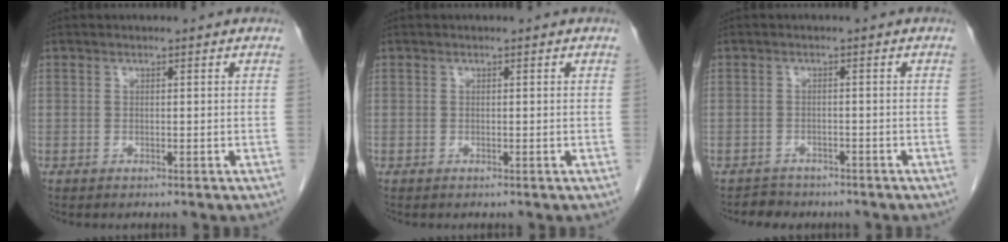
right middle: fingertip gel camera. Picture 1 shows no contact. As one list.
[{"total": 0.0}, {"total": 2.8, "force": [-2.4, 1.4, -0.1], "torque": [-0.010, 0.001, -0.036]}]